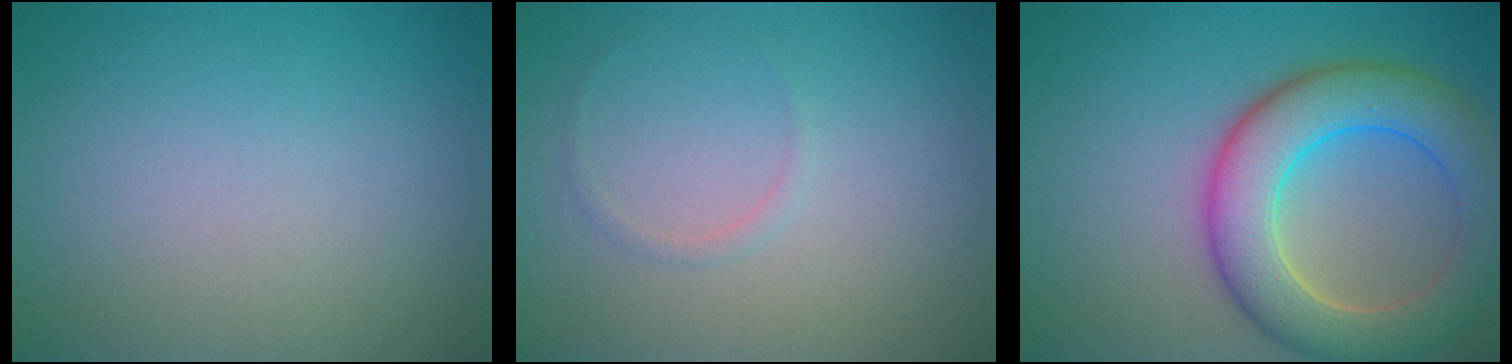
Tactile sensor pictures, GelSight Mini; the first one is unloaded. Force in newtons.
{"total": 0.5, "press": 0.5, "slide": 0.1}
{"total": 8.3, "press": 8.3, "slide": 0.5}